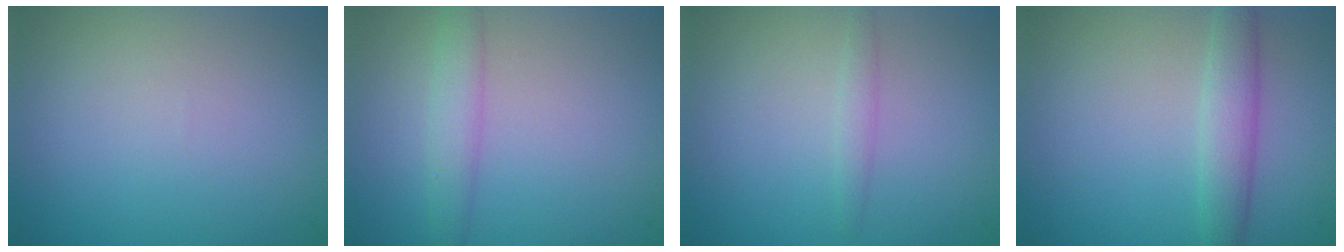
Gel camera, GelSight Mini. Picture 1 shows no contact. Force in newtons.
{"total": 2.6, "press": 2.6, "slide": 0.0}
{"total": 1.1, "press": 1.1, "slide": 0.0}
{"total": 3.0, "press": 3.0, "slide": 0.0}